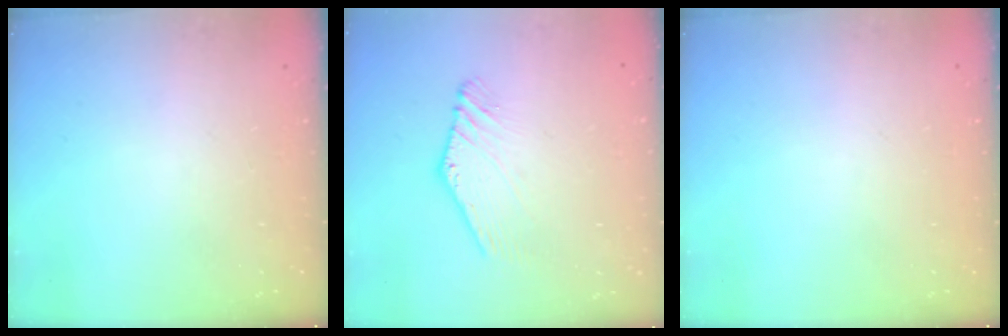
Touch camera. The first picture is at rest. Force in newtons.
{"total": 1.3, "press": 1.3, "slide": 0.3}
{"total": 0.0}